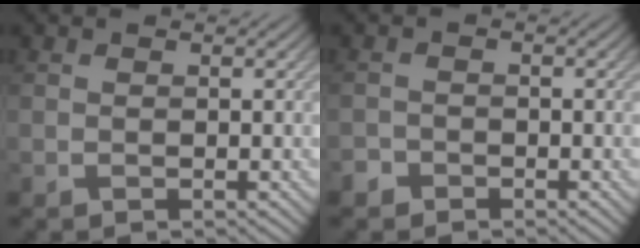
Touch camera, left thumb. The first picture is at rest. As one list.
[{"total": 1.6, "force": [-1.2, 1.0, 0.1], "torque": [0.001, 0.001, -0.027]}]